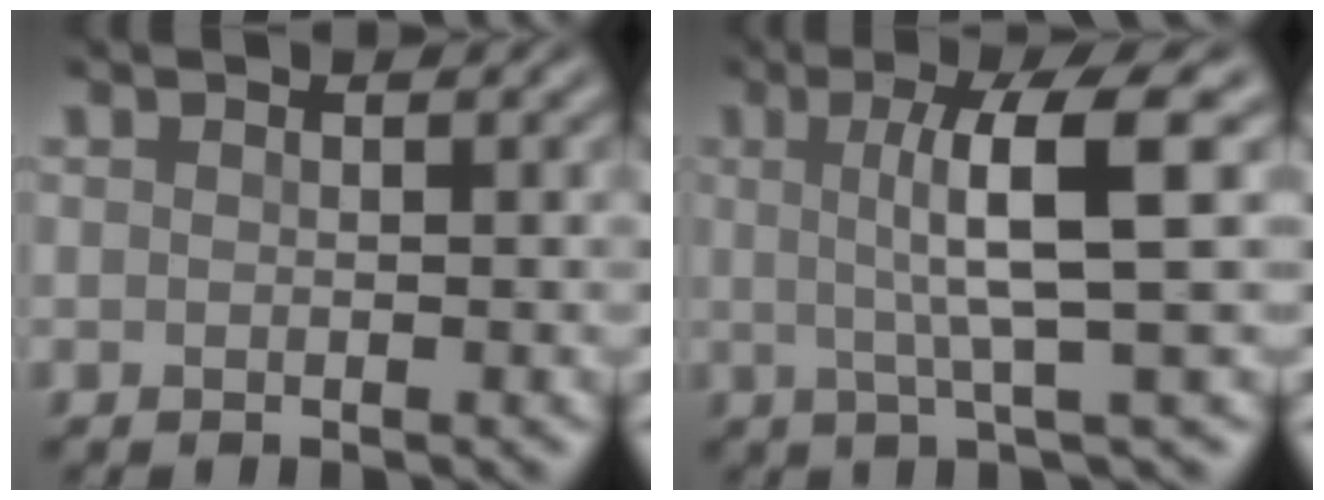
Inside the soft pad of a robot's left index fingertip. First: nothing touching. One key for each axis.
{"total": 6.8, "fx": 1.1, "fy": 1.2, "fz": 6.6, "tx": -0.105, "ty": 0.010, "tz": 0.016}